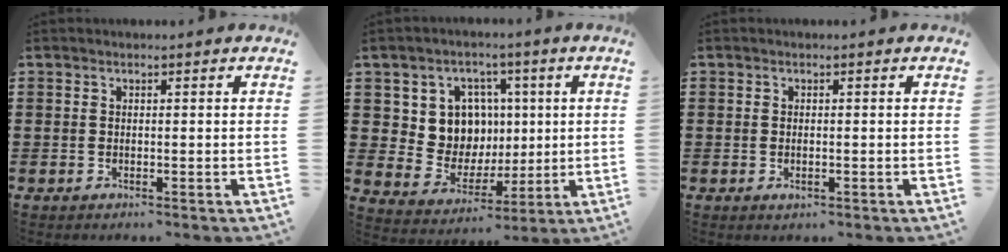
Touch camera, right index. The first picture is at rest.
{"total": 9.2, "force": [2.2, 8.4, 3.1], "torque": [-0.087, -0.002, 0.048]}
{"total": 0.9, "force": [-0.2, 0.4, 0.8], "torque": [-0.017, -0.003, -0.004]}